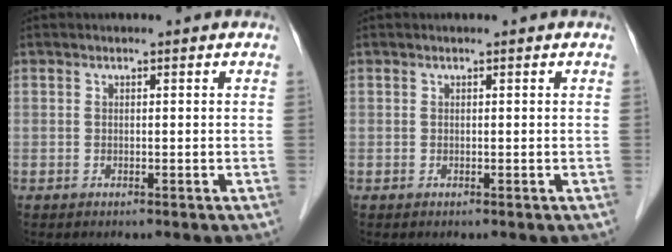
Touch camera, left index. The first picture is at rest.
{"total": 0.0}